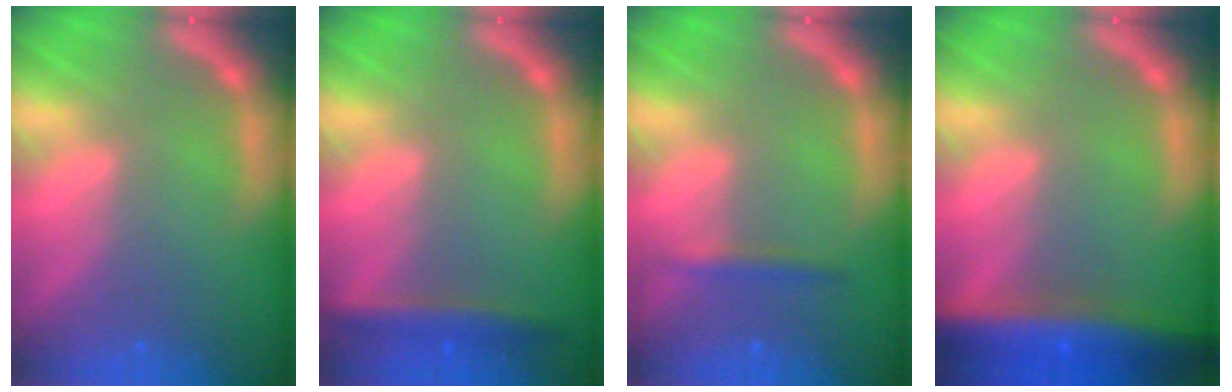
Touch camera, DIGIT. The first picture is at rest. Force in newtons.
{"total": 2.9}
{"total": 1.4}
{"total": 8.6}